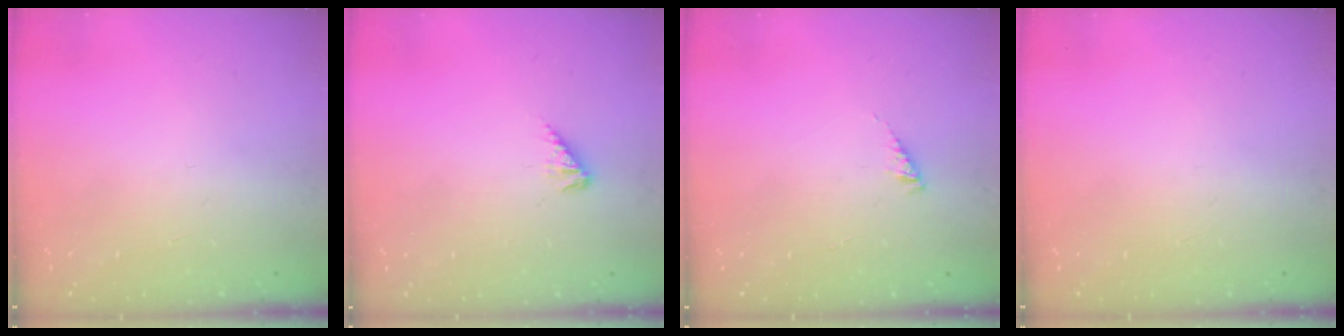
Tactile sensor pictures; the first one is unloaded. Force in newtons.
{"total": 3.2, "press": 3.2, "slide": 0.5}
{"total": 1.7, "press": 1.6, "slide": 0.3}
{"total": 0.0}